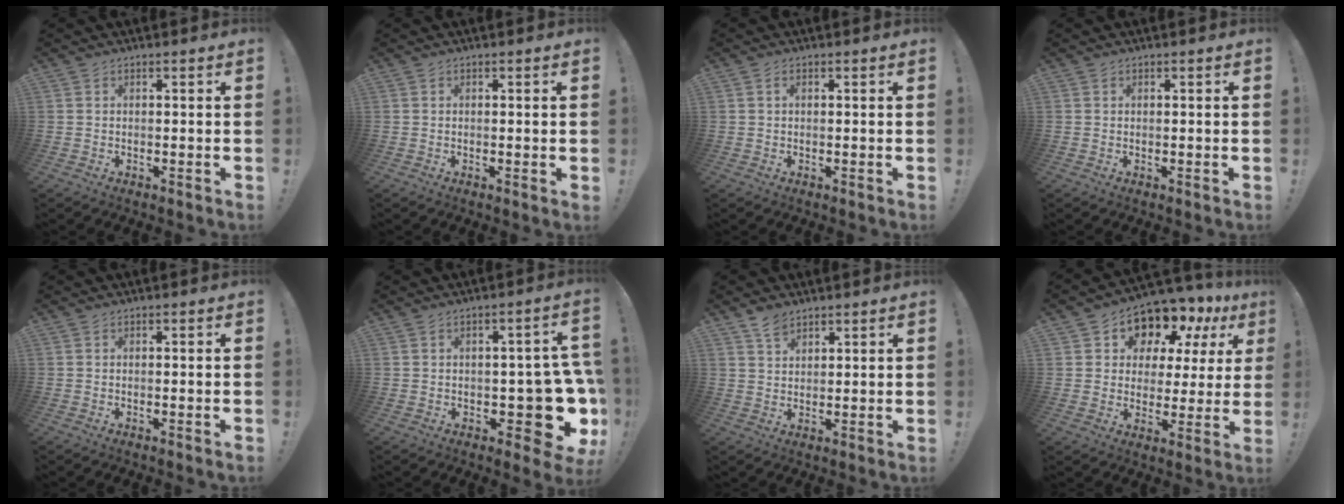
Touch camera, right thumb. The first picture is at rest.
{"total": 0.6, "force": [0.0, -0.4, 0.5], "torque": [-0.006, -0.004, -0.001]}
{"total": 1.0, "force": [0.3, 0.7, 0.7], "torque": [-0.013, 0.004, 0.005]}
{"total": 0.0}
{"total": 0.8, "force": [-0.3, -0.4, 0.5], "torque": [-0.013, 0.000, -0.006]}
{"total": 12.1, "force": [-3.0, 6.3, 9.9], "torque": [-0.097, 0.016, -0.041]}
{"total": 3.9, "force": [3.2, 1.6, 1.6], "torque": [-0.027, -0.016, 0.059]}
{"total": 9.9, "force": [7.2, 6.1, 2.9], "torque": [-0.045, -0.069, 0.133]}